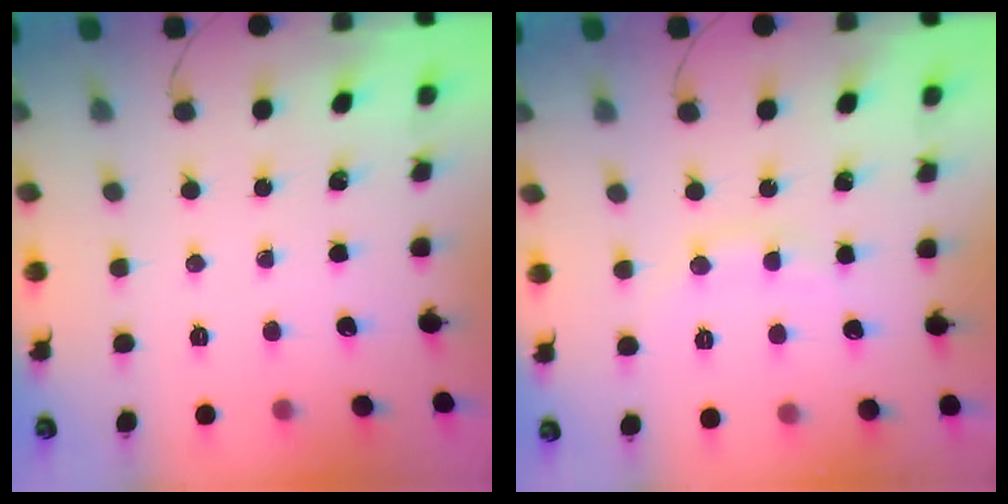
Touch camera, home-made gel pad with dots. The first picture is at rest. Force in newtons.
{"total": 8.4, "press": 8.3, "slide": 1.6}